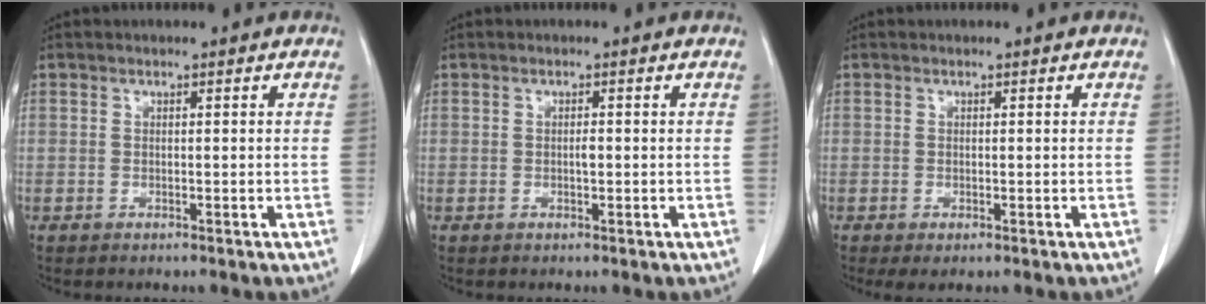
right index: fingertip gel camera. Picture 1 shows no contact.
{"total": 0.9, "force": [-0.1, 0.3, 0.8], "torque": [-0.015, 0.001, -0.001]}
{"total": 1.5, "force": [-0.4, 0.6, 1.3], "torque": [-0.022, -0.002, -0.002]}